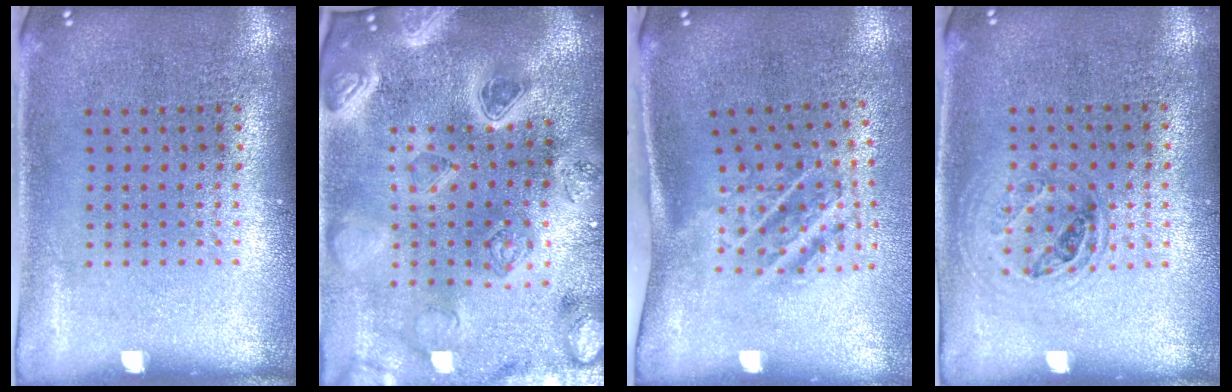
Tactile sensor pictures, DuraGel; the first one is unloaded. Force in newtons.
{"total": 5.1, "press": 4.3, "slide": 2.8}
{"total": 1.9, "press": 1.2, "slide": 1.5}
{"total": 1.0, "press": 1.0, "slide": 0.4}